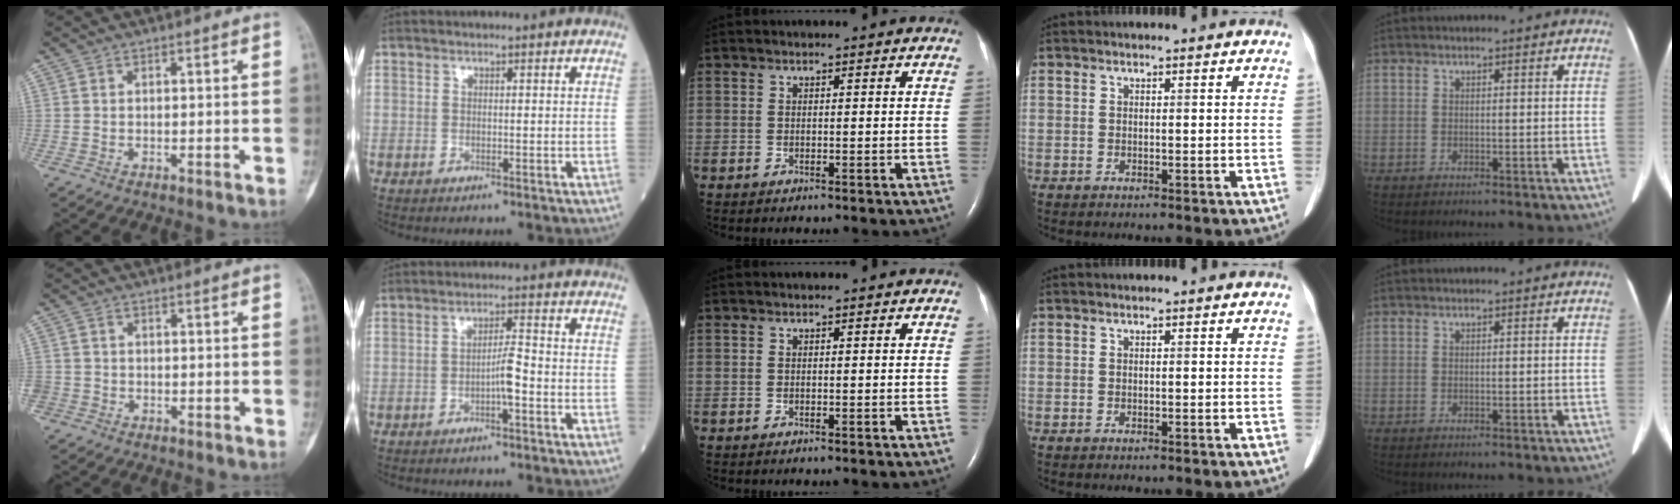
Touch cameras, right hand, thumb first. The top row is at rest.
{"thumb": {"total": 2.2, "force": [-1.0, 2.0, 0.3], "torque": [0.000, 0.008, -0.022]}, "index": {"total": 3.3, "force": [-1.3, 0.0, 3.0], "torque": [-0.048, 0.004, -0.025]}}